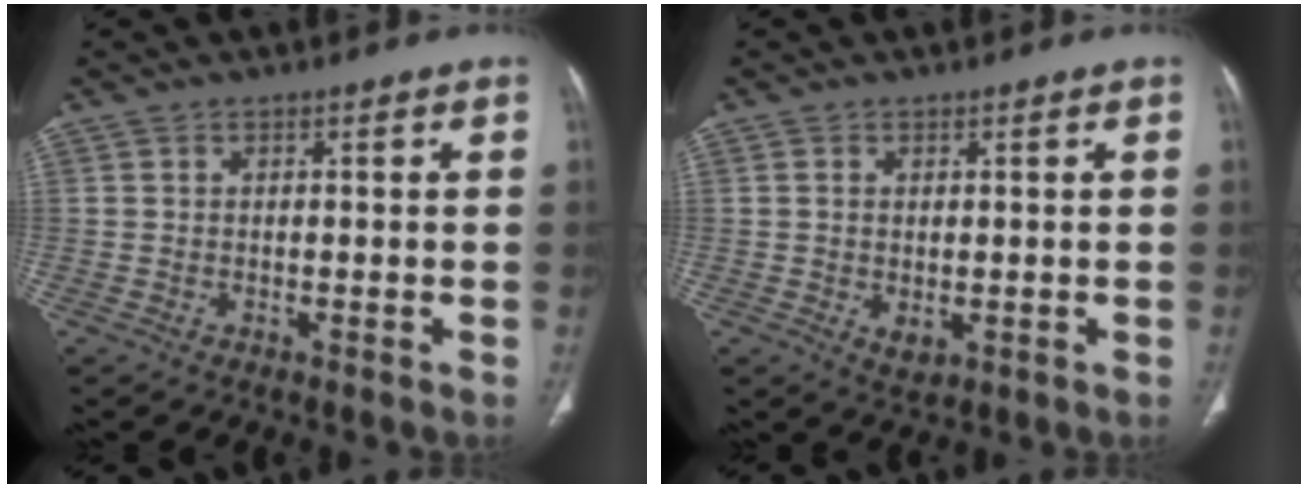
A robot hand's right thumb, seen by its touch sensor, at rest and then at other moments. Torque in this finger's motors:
{"motor_torque": [-0.32, 0.19, -0.09, -0.01, 0.06]}